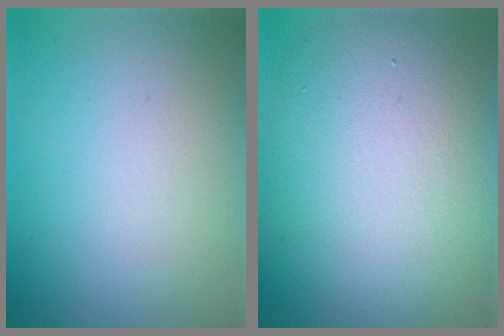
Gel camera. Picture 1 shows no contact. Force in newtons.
{"total": 13.0, "press": 13.0, "slide": 0.8}